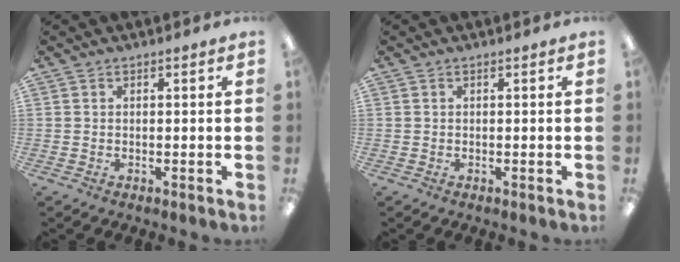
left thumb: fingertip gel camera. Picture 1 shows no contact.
{"total": 0.0}